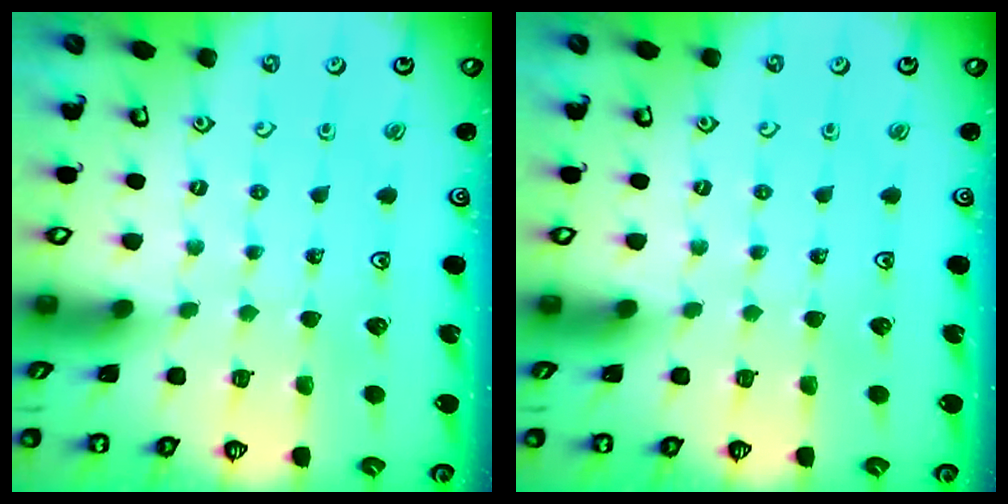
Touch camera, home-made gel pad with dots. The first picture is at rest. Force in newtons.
{"total": 0.0}